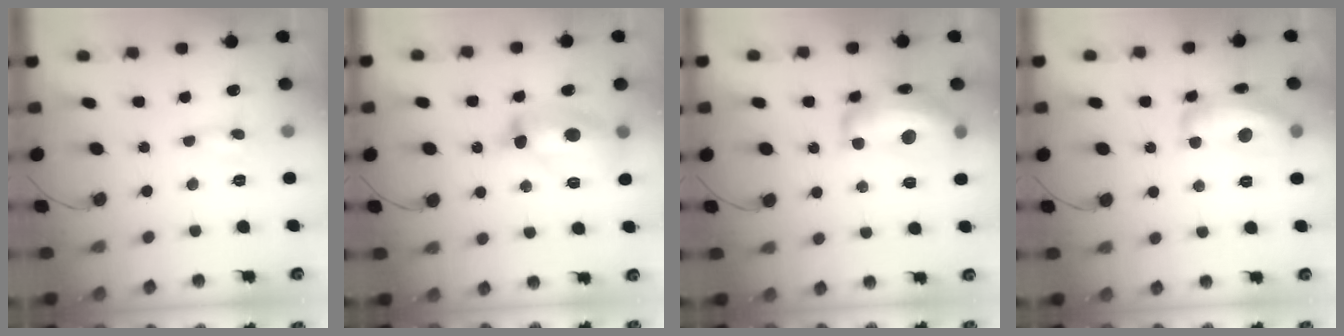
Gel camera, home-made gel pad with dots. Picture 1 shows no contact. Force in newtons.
{"total": 14.6, "press": 14.5, "slide": 1.4}
{"total": 18.4, "press": 18.3, "slide": 1.3}
{"total": 15.9, "press": 15.9, "slide": 0.8}